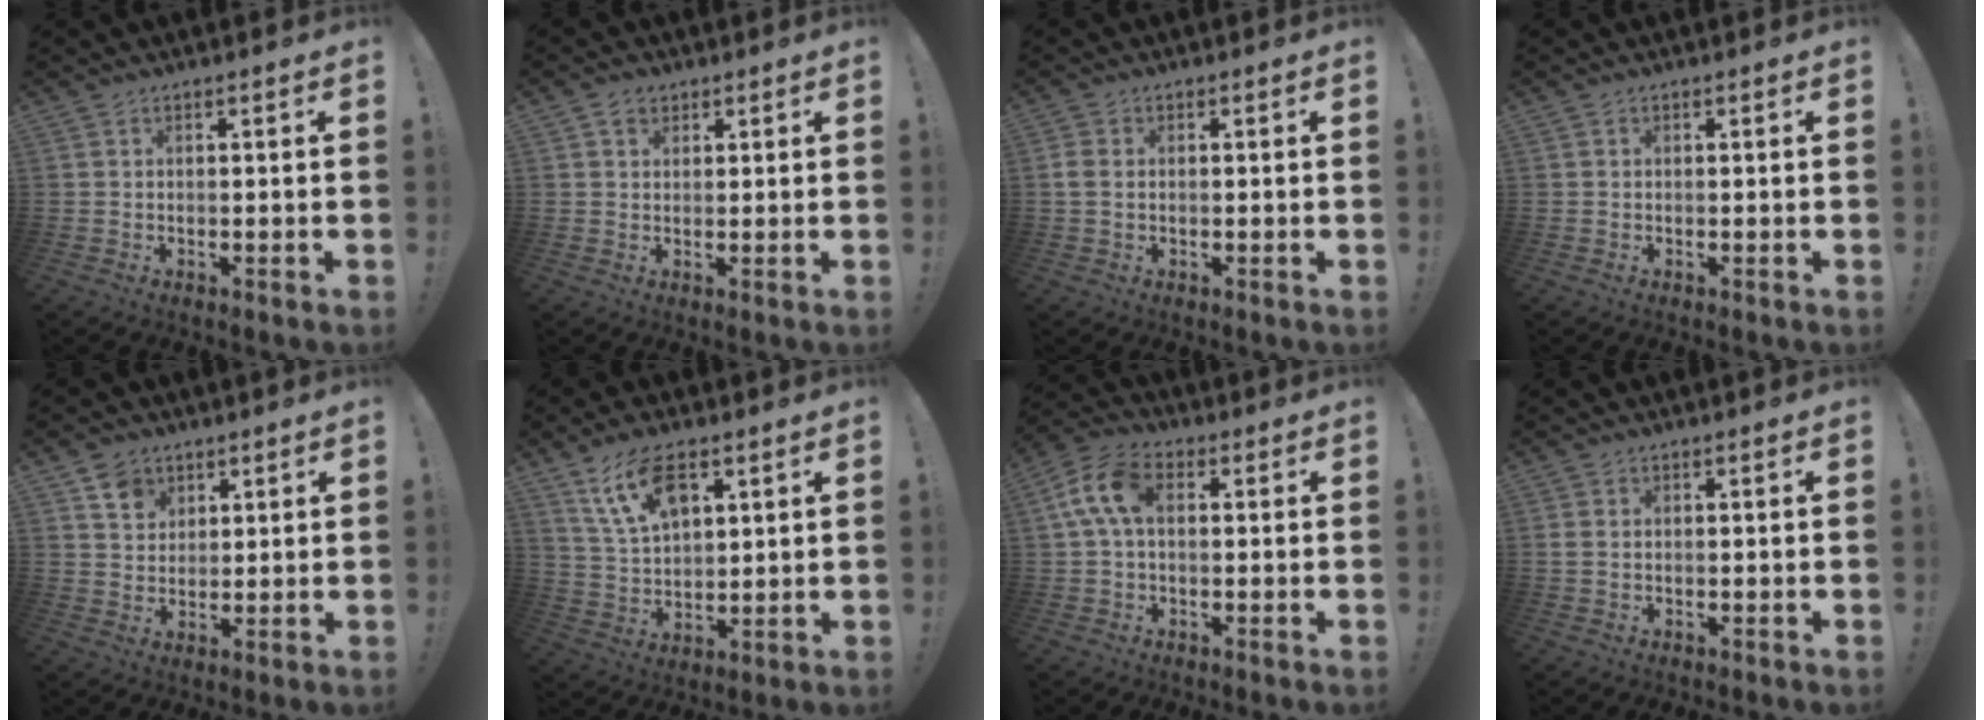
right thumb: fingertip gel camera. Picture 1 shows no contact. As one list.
[{"total": 3.4, "force": [1.9, 2.5, 1.2], "torque": [-0.018, -0.002, 0.036]}, {"total": 2.6, "force": [0.3, 1.8, 1.8], "torque": [-0.046, 0.006, 0.006]}, {"total": 0.0}, {"total": 6.7, "force": [3.9, 5.2, 1.4], "torque": [-0.009, -0.024, 0.074]}, {"total": 12.7, "force": [6.9, 6.6, 8.3], "torque": [-0.157, -0.012, 0.131]}, {"total": 10.4, "force": [1.7, 6.3, 8.1], "torque": [-0.165, 0.015, 0.034]}, {"total": 1.2, "force": [0.4, 0.9, 0.8], "torque": [-0.020, 0.006, 0.008]}]